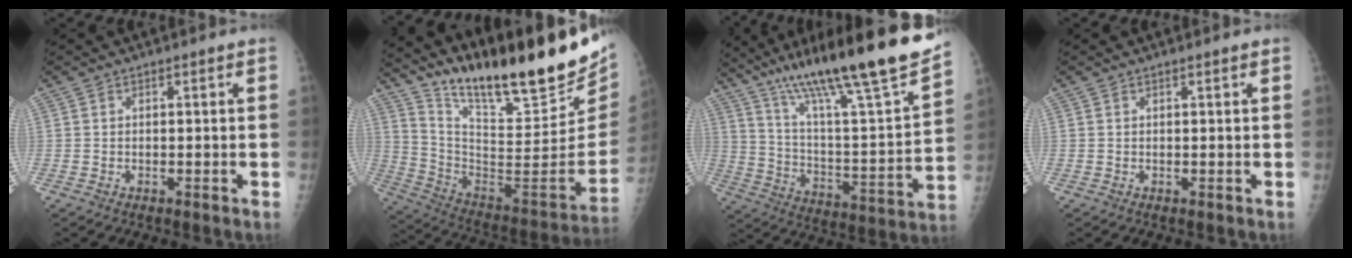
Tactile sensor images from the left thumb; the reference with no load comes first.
{"total": 30.3, "force": [22.5, 7.3, 18.9], "torque": [-0.265, -0.114, 0.352]}
{"total": 27.3, "force": [20.9, 2.4, 17.3], "torque": [-0.262, -0.083, 0.337]}
{"total": 0.6, "force": [0.6, 0.1, 0.2], "torque": [-0.005, 0.001, 0.009]}